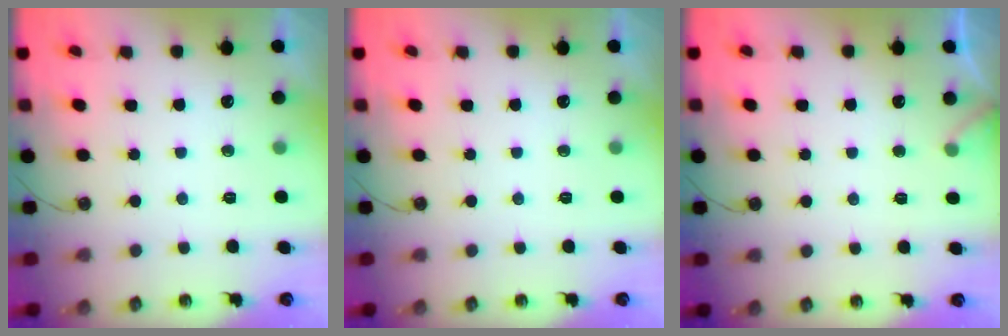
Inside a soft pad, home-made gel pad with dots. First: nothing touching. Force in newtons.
{"total": 0.0}
{"total": 4.5, "press": 4.5, "slide": 0.3}